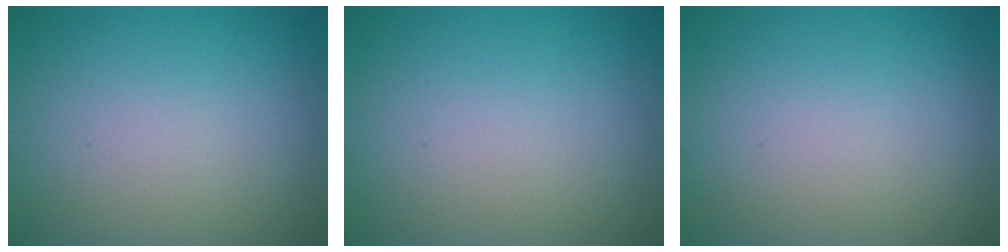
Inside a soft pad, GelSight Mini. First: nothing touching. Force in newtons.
{"total": 0.0}
{"total": 0.0}